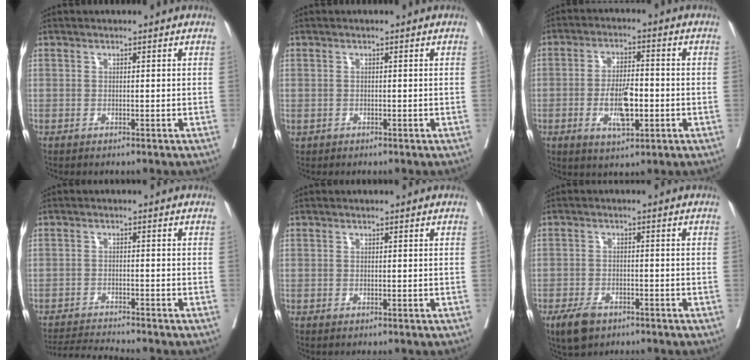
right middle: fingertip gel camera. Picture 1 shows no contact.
{"total": 2.4, "force": [0.9, -1.6, -1.5], "torque": [0.033, 0.003, 0.014]}
{"total": 7.3, "force": [-1.9, 2.4, 6.6], "torque": [-0.125, -0.002, -0.028]}
{"total": 4.4, "force": [-4.2, -1.2, 0.2], "torque": [-0.007, -0.018, -0.076]}
{"total": 0.0}
{"total": 4.5, "force": [-3.0, 2.4, 2.4], "torque": [-0.048, -0.004, -0.048]}